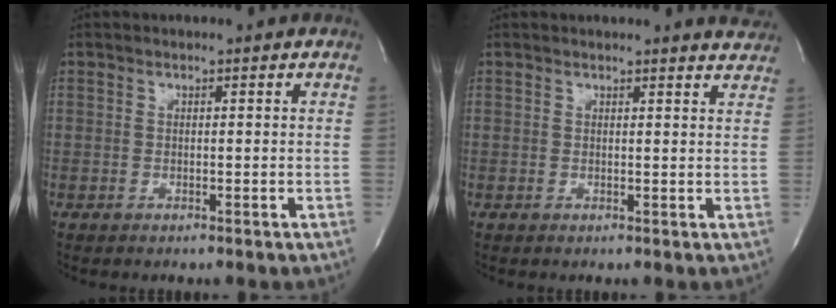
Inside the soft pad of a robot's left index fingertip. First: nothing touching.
{"total": 4.6, "force": [4.5, 0.3, 0.7], "torque": [-0.010, -0.021, 0.024]}